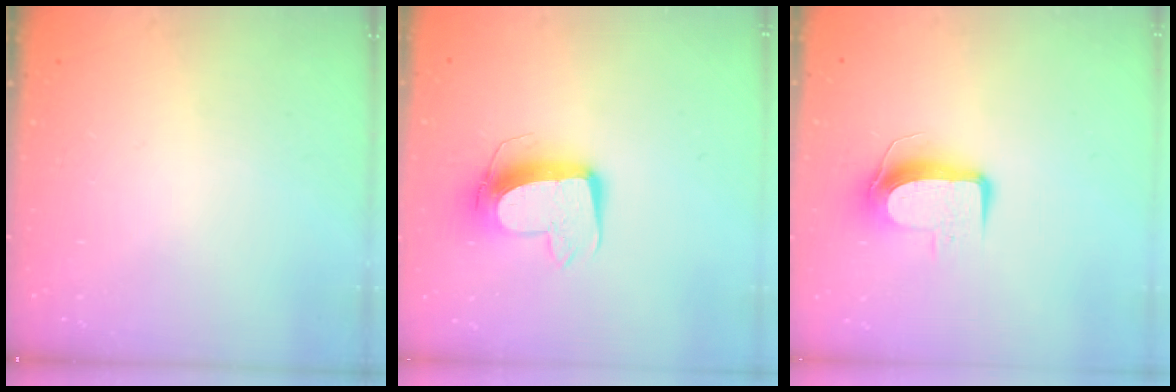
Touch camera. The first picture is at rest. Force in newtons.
{"total": 11.7, "press": 11.6, "slide": 1.0}
{"total": 10.0, "press": 10.0, "slide": 1.0}